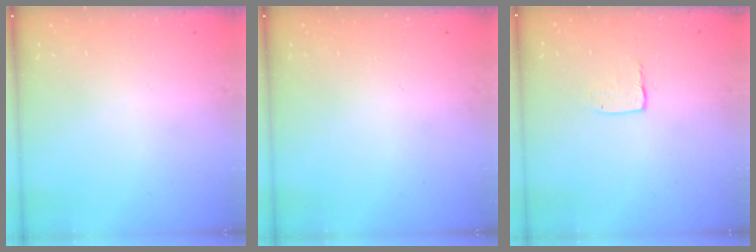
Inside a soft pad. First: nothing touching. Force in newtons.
{"total": 0.0}
{"total": 3.4, "press": 3.4, "slide": 0.2}